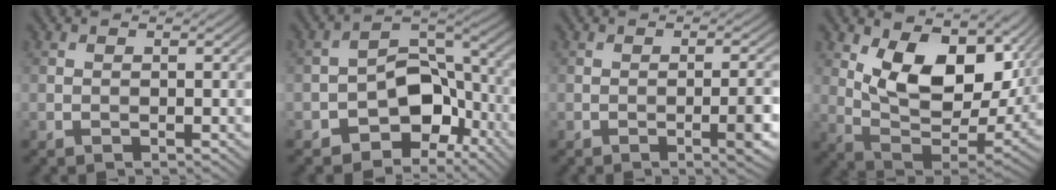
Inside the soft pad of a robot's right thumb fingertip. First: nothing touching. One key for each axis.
{"total": 10.3, "fx": -5.0, "fy": 6.6, "fz": 6.1, "tx": -0.088, "ty": -0.008, "tz": -0.098}
{"total": 3.1, "fx": -1.0, "fy": 0.4, "fz": 2.9, "tx": -0.044, "ty": 0.005, "tz": -0.017}
{"total": 14.4, "fx": 5.2, "fy": 7.9, "fz": 10.8, "tx": -0.188, "ty": -0.017, "tz": 0.096}